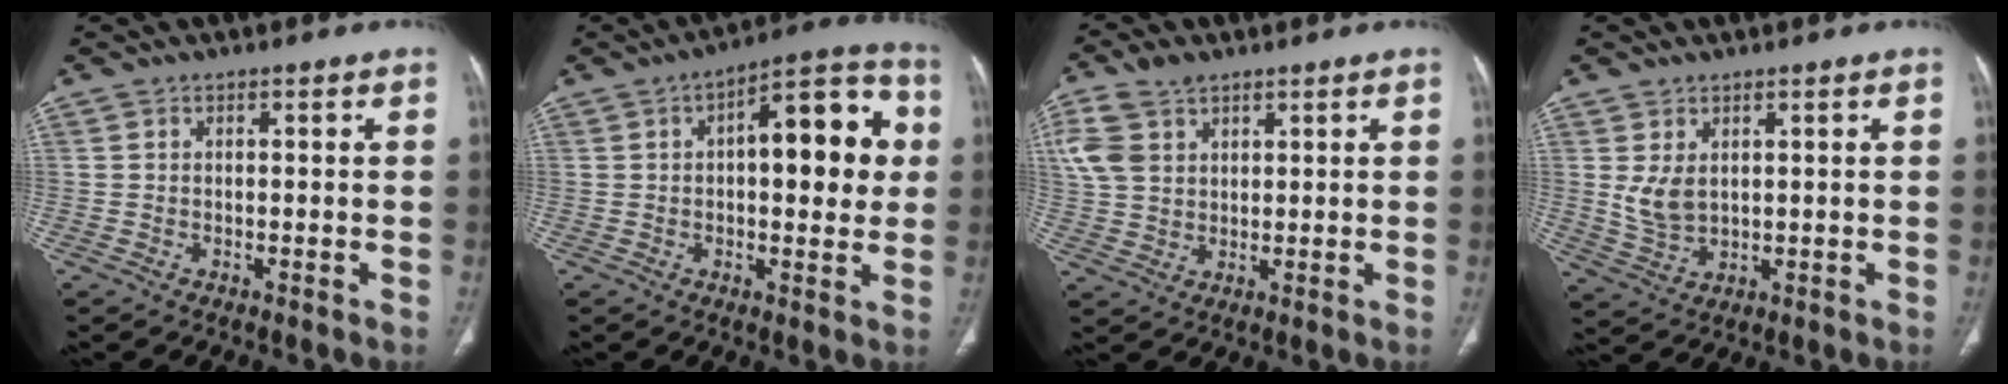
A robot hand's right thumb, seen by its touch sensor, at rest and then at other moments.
{"total": 15.9, "force": [2.5, 6.8, 14.2], "torque": [-0.153, 0.025, 0.028]}
{"total": 8.0, "force": [3.7, 5.6, 4.3], "torque": [-0.086, 0.002, 0.079]}
{"total": 5.0, "force": [1.4, 3.2, 3.6], "torque": [-0.065, -0.011, 0.041]}